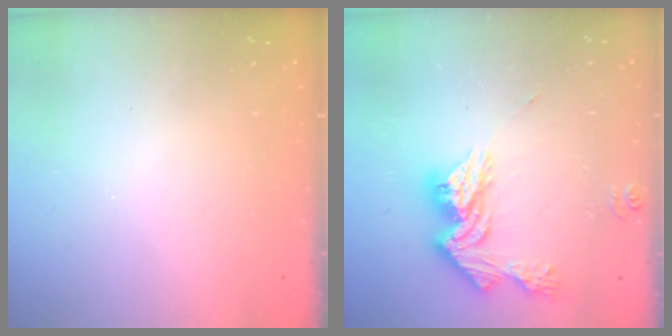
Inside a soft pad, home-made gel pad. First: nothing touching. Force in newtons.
{"total": 14.7, "press": 14.7, "slide": 1.2}